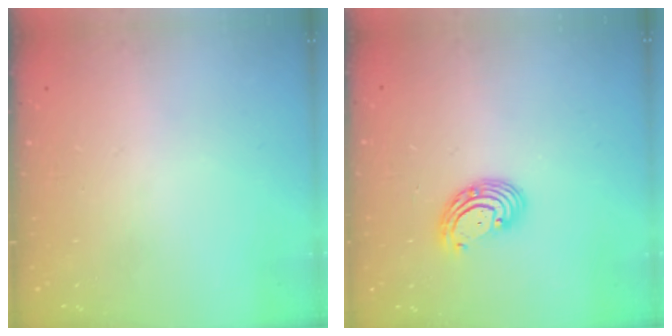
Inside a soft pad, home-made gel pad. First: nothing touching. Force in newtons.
{"total": 5.8, "press": 5.8, "slide": 0.7}